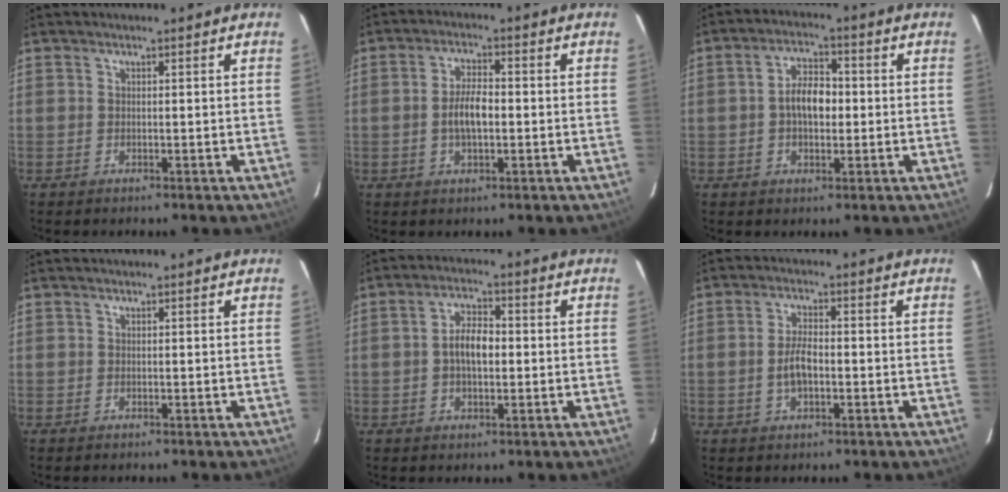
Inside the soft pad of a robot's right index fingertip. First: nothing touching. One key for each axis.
{"total": 5.5, "fx": -0.7, "fy": 2.2, "fz": 5.0, "tx": -0.096, "ty": 0.005, "tz": -0.010}
{"total": 6.6, "fx": -0.2, "fy": 3.7, "fz": 5.4, "tx": -0.099, "ty": 0.015, "tz": -0.001}
{"total": 0.0}
{"total": 5.8, "fx": -0.2, "fy": 2.9, "fz": 5.0, "tx": -0.094, "ty": 0.012, "tz": -0.002}
{"total": 4.7, "fx": -1.0, "fy": 2.0, "fz": 4.1, "tx": -0.082, "ty": 0.004, "tz": -0.015}